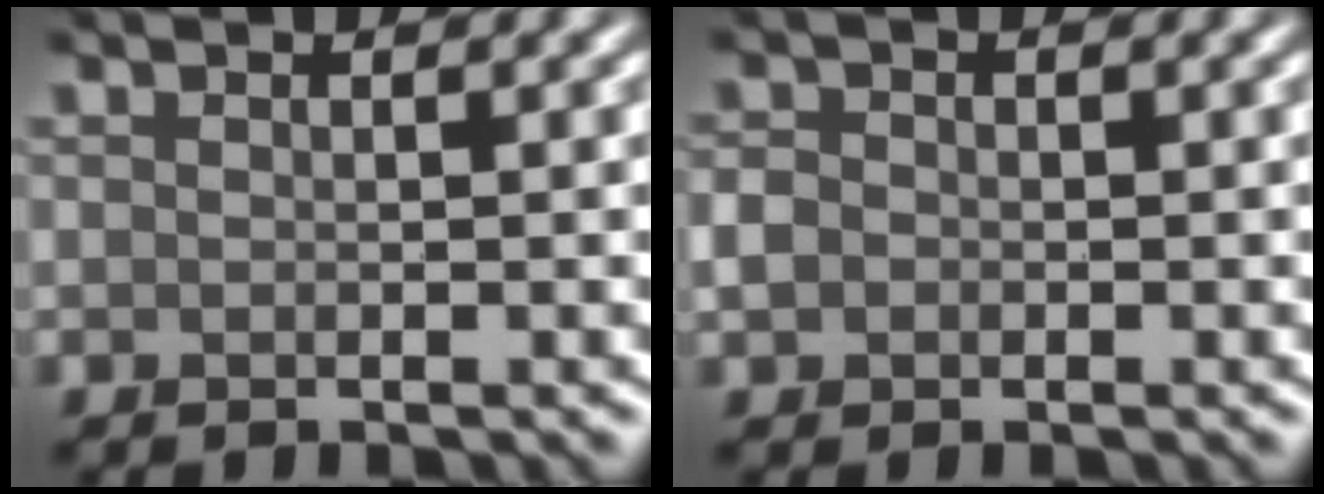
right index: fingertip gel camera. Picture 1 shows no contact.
{"total": 1.6, "force": [-0.3, 1.4, 0.6], "torque": [-0.010, 0.000, -0.014]}